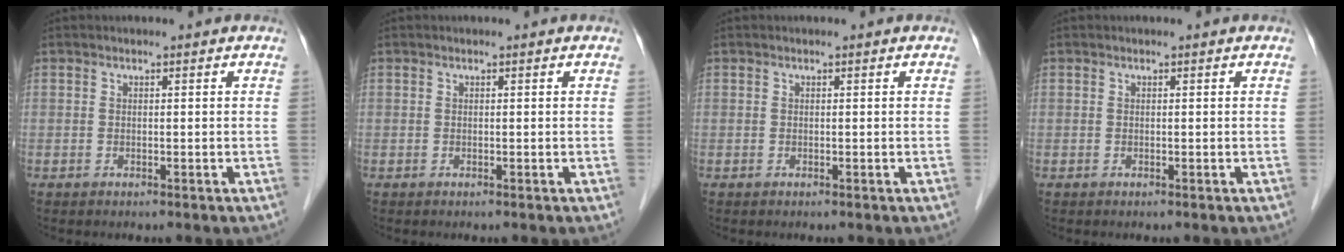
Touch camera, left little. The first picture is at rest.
{"total": 0.0}
{"total": 0.0}
{"total": 0.0}